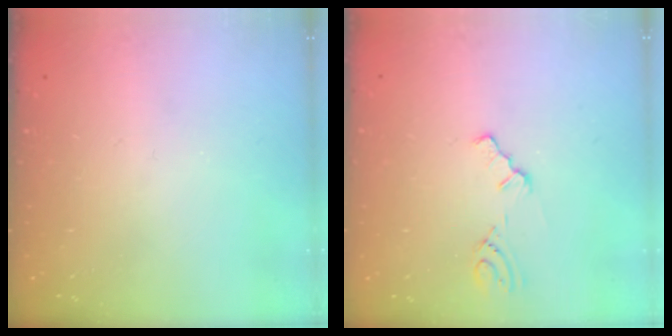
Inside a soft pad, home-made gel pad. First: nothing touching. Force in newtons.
{"total": 2.1, "press": 2.0, "slide": 0.3}